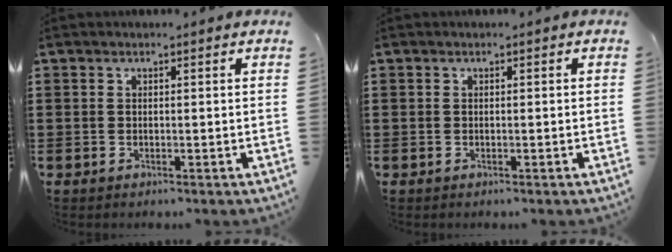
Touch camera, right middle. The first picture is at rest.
{"total": 0.0}